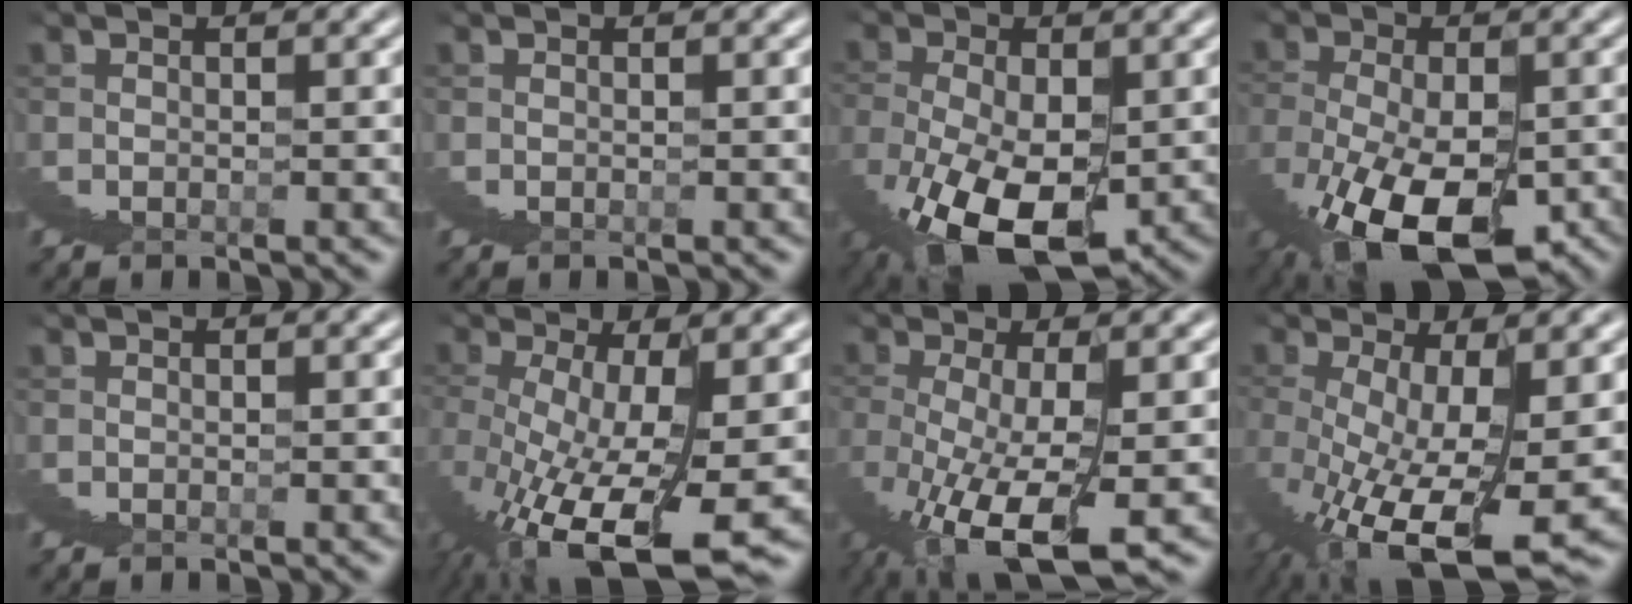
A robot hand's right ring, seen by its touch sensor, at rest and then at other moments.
{"total": 0.0}
{"total": 8.4, "force": [-2.7, 4.3, 6.7], "torque": [-0.120, -0.032, -0.024]}
{"total": 8.8, "force": [-2.9, 3.8, 7.3], "torque": [-0.130, -0.022, -0.031]}
{"total": 0.0}
{"total": 7.0, "force": [-1.0, 1.2, 6.8], "torque": [-0.122, -0.015, 0.003]}
{"total": 5.5, "force": [-0.6, 0.7, 5.4], "torque": [-0.090, -0.001, 0.001]}
{"total": 6.3, "force": [-0.5, 0.9, 6.2], "torque": [-0.108, -0.011, 0.007]}